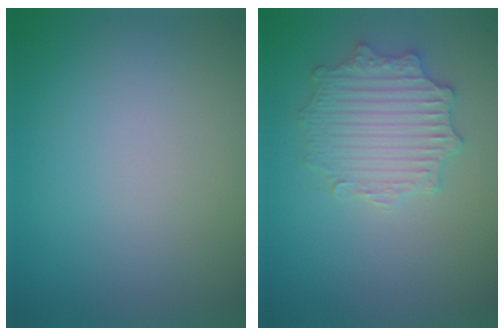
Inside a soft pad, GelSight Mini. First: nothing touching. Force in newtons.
{"total": 3.5, "press": 3.4, "slide": 0.9}